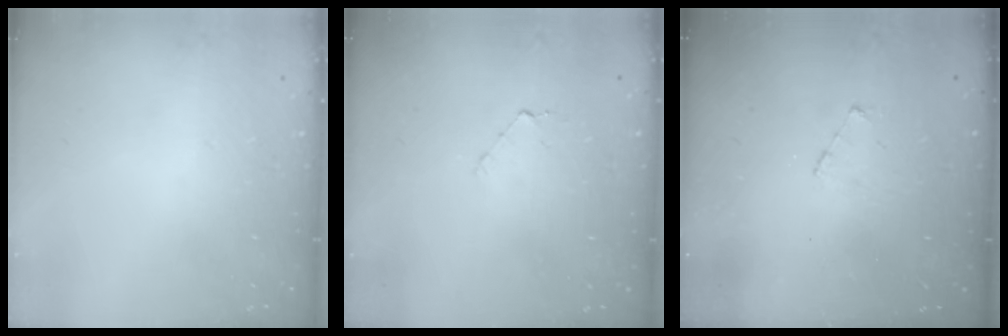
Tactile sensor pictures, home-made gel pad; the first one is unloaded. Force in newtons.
{"total": 4.0, "press": 4.0, "slide": 0.3}
{"total": 2.6, "press": 2.6, "slide": 0.2}